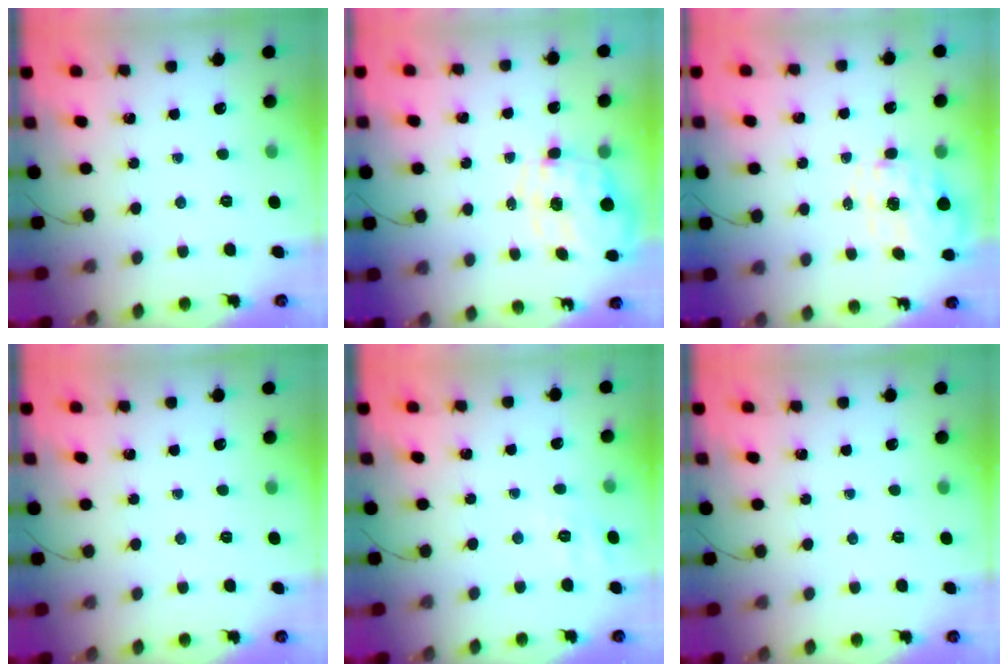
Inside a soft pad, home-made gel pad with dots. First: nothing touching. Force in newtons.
{"total": 2.9, "press": 2.7, "slide": 1.1}
{"total": 1.3, "press": 1.2, "slide": 0.5}
{"total": 0.0}
{"total": 2.5, "press": 1.0, "slide": 2.3}
{"total": 0.0}